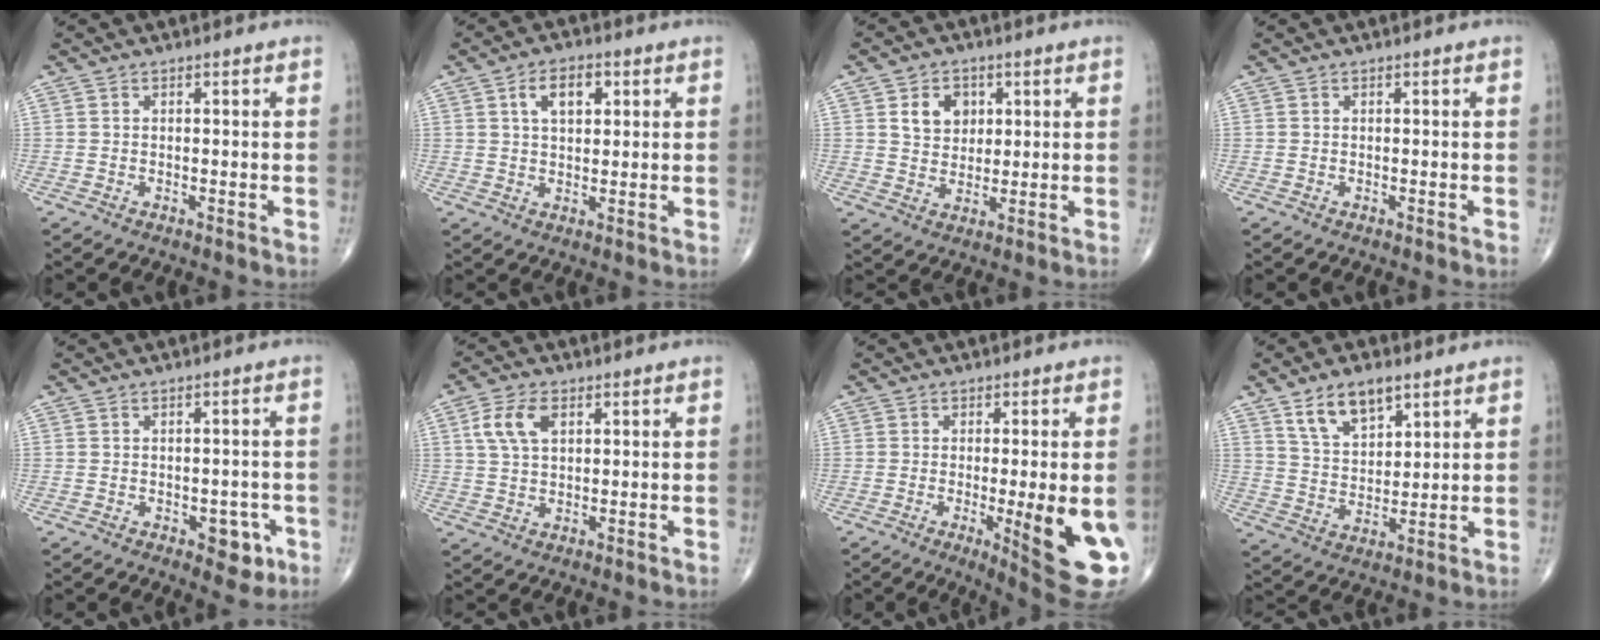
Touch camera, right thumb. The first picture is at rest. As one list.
[{"total": 6.3, "force": [2.3, 3.6, 4.7], "torque": [-0.064, 0.000, 0.038]}, {"total": 6.6, "force": [2.3, 5.2, 3.3], "torque": [-0.027, -0.009, 0.039]}, {"total": 0.0}, {"total": 4.8, "force": [-1.8, 2.8, 3.4], "torque": [-0.013, 0.006, -0.020]}, {"total": 6.6, "force": [2.3, 3.8, 4.9], "torque": [-0.099, 0.002, 0.045]}, {"total": 13.9, "force": [-3.1, 2.6, 13.3], "torque": [-0.143, -0.023, -0.030]}, {"total": 9.8, "force": [6.0, 4.9, 6.0], "torque": [-0.088, -0.031, 0.115]}]